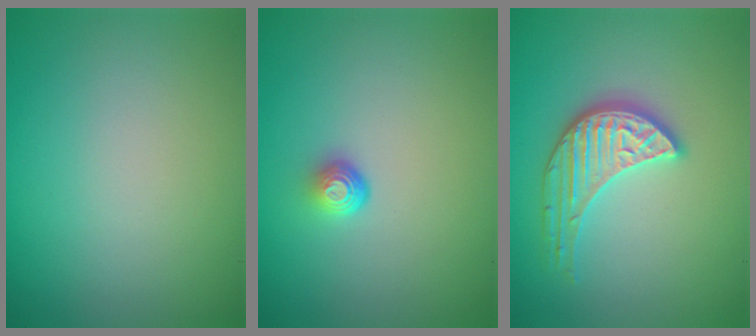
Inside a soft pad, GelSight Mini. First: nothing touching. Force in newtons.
{"total": 1.7, "press": 1.1, "slide": 1.3}
{"total": 3.7, "press": 3.4, "slide": 1.5}